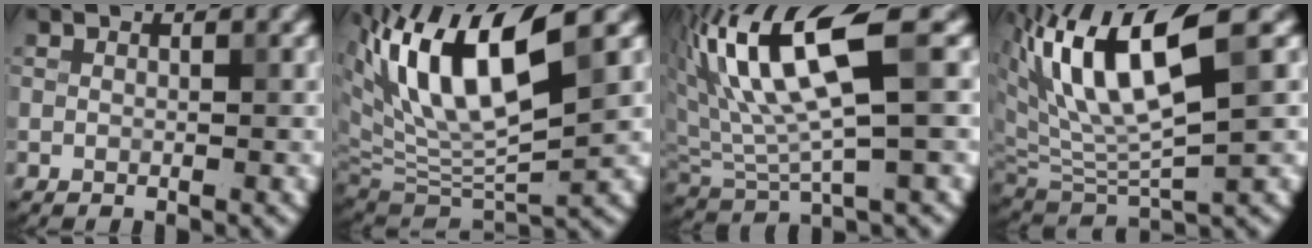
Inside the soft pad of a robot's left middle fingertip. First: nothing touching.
{"total": 10.6, "force": [4.5, 3.5, 9.0], "torque": [-0.165, 0.001, 0.084]}
{"total": 10.2, "force": [3.8, 2.9, 9.0], "torque": [-0.185, 0.009, 0.077]}
{"total": 9.1, "force": [3.9, 2.8, 7.7], "torque": [-0.150, 0.000, 0.073]}